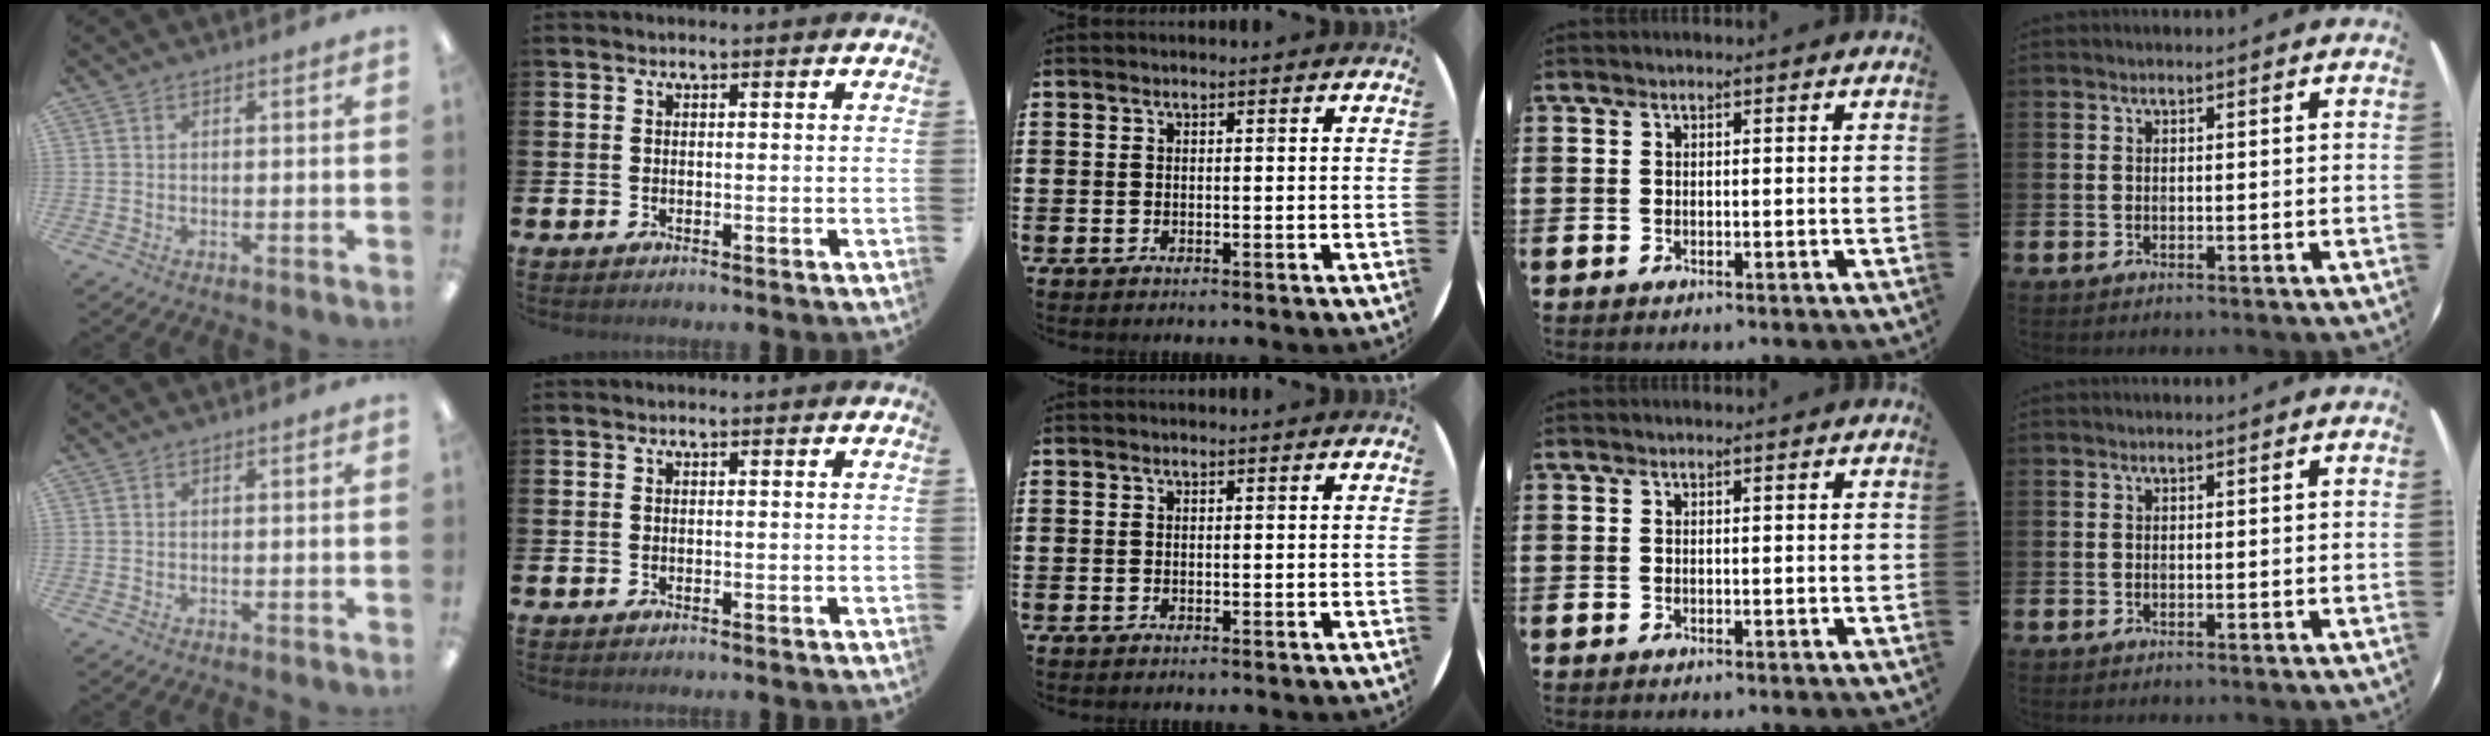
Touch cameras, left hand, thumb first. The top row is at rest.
{}